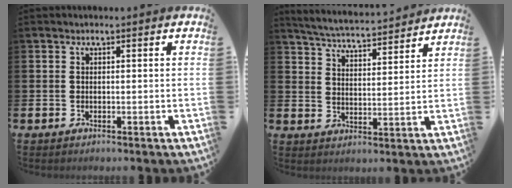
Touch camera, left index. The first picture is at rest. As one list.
[{"total": 5.1, "force": [5.1, 0.2, 0.6], "torque": [-0.038, -0.040, 0.089]}]